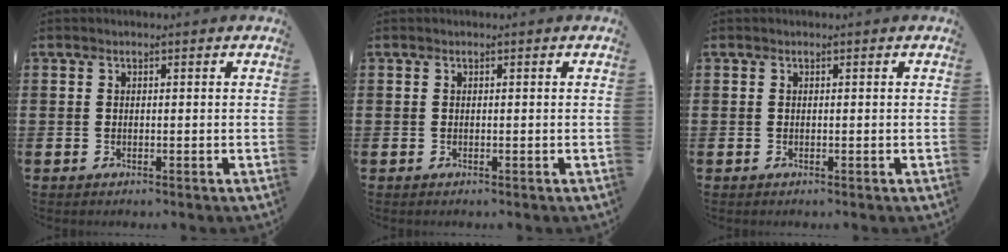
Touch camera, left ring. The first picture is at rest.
{"total": 0.0}
{"total": 0.0}